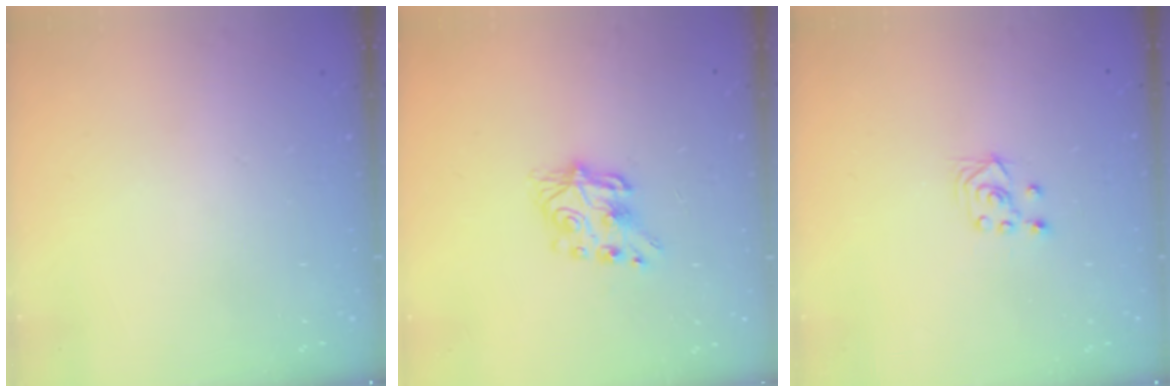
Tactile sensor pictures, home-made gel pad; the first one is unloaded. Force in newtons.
{"total": 7.2, "press": 7.2, "slide": 0.4}
{"total": 2.8, "press": 2.6, "slide": 1.1}